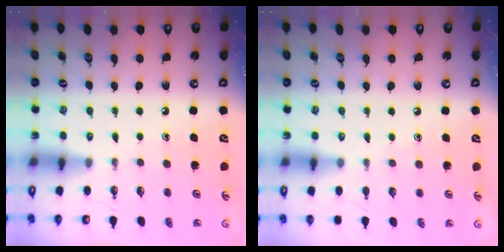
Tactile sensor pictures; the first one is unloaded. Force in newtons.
{"total": 3.1, "press": 3.1, "slide": 0.4}